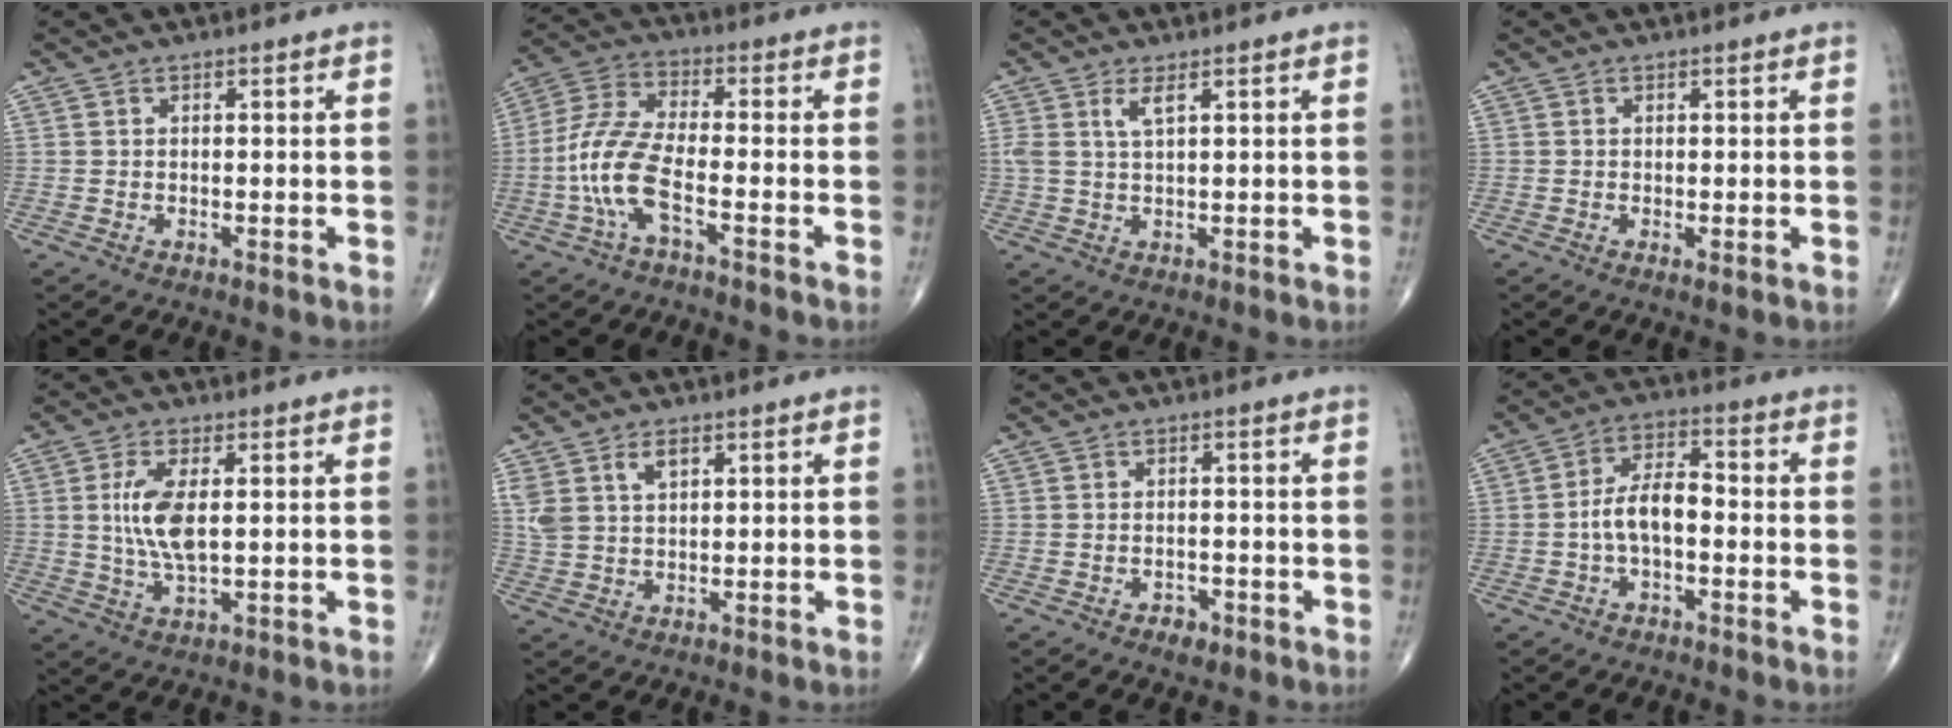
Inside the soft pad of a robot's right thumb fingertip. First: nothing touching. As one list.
[{"total": 10.2, "force": [-3.7, 3.3, 9.0], "torque": [-0.212, 0.034, -0.076]}, {"total": 2.7, "force": [1.3, 0.6, 2.3], "torque": [-0.055, -0.004, 0.031]}, {"total": 0.8, "force": [-0.2, 0.2, 0.8], "torque": [-0.014, -0.004, -0.003]}, {"total": 8.0, "force": [1.0, 3.1, 7.3], "torque": [-0.155, -0.009, 0.023]}, {"total": 5.6, "force": [2.6, 3.1, 3.8], "torque": [-0.071, -0.003, 0.059]}, {"total": 2.3, "force": [-1.4, 1.4, 1.2], "torque": [-0.012, 0.004, -0.017]}, {"total": 7.3, "force": [-1.5, 3.7, 6.2], "torque": [-0.110, 0.033, -0.033]}]